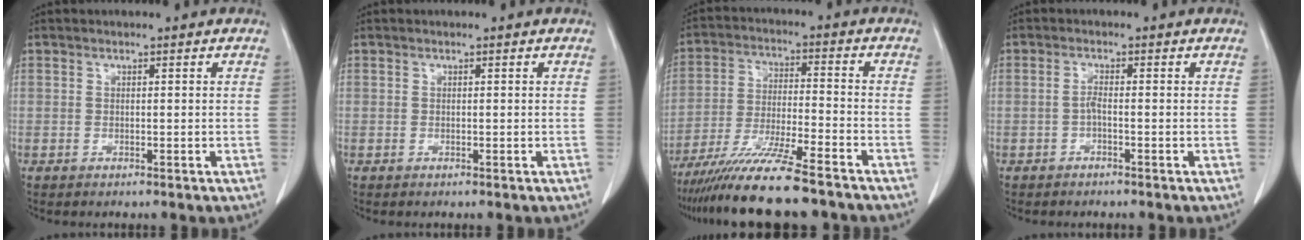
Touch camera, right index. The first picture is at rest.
{"total": 0.0}
{"total": 14.0, "force": [-11.5, 0.1, 8.0], "torque": [-0.142, -0.029, -0.193]}
{"total": 1.2, "force": [-0.5, 0.1, 1.1], "torque": [-0.020, 0.004, -0.009]}